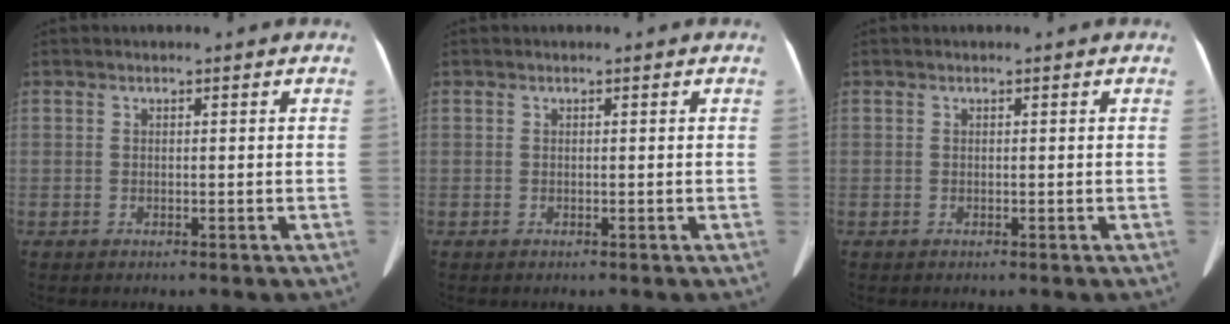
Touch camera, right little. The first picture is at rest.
{"total": 0.0}
{"total": 0.0}